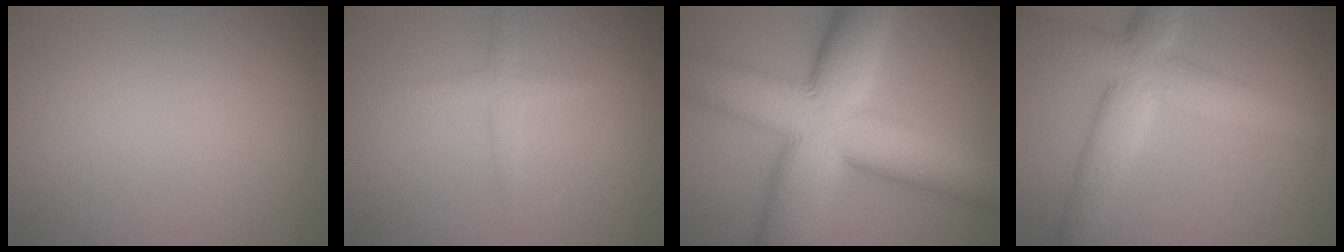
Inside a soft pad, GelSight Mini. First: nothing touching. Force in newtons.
{"total": 1.4, "press": 1.4, "slide": 0.1}
{"total": 14.3, "press": 14.2, "slide": 0.5}
{"total": 7.4, "press": 7.4, "slide": 0.5}